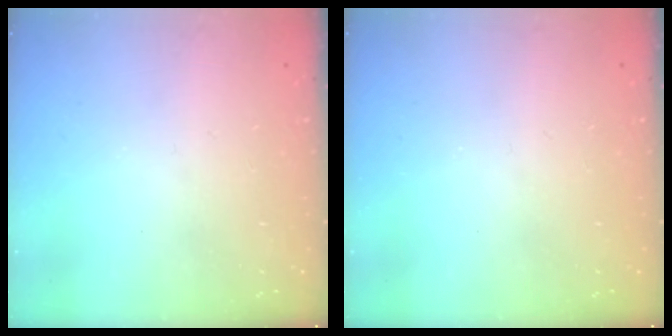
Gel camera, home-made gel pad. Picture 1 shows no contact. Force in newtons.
{"total": 0.0}